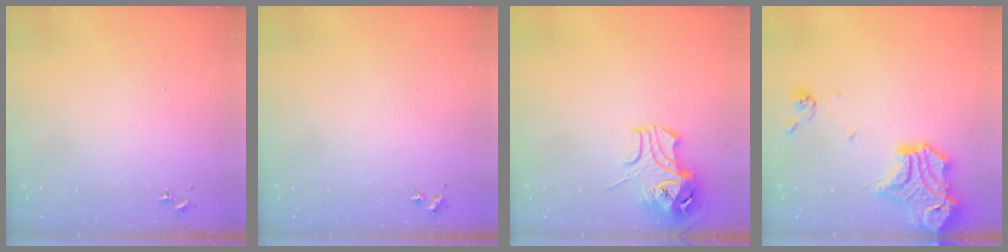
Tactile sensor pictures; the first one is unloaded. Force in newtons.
{"total": 4.3, "press": 4.3, "slide": 0.6}
{"total": 10.3, "press": 10.2, "slide": 1.6}
{"total": 18.4, "press": 18.3, "slide": 2.2}